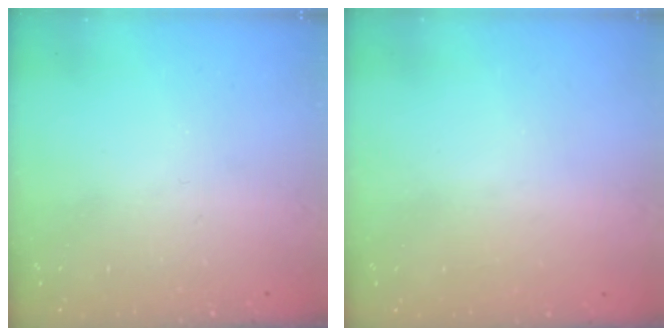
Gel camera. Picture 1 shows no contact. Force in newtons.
{"total": 0.9, "press": 0.9, "slide": 0.1}